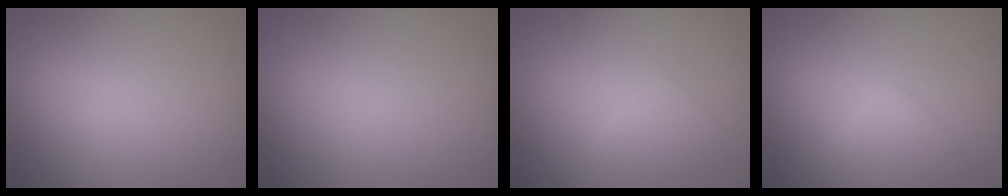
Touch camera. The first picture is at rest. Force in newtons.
{"total": 0.0}
{"total": 1.6, "press": 1.6, "slide": 0.0}
{"total": 2.3, "press": 2.3, "slide": 0.1}